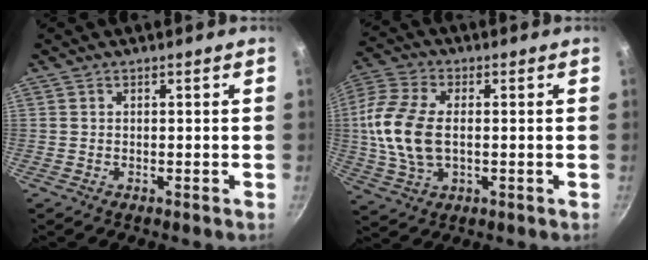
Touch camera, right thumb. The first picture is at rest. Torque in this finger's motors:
{"motor_torque": [-0.39, 1.02, 0.57, 0.79, 0.41]}